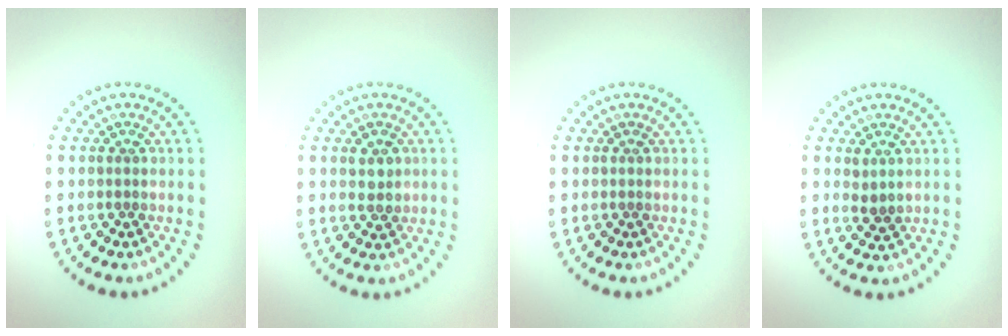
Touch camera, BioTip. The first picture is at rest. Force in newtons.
{"total": 1.8, "press": 1.8, "slide": 0.3}
{"total": 0.0}
{"total": 1.3, "press": 1.0, "slide": 0.7}